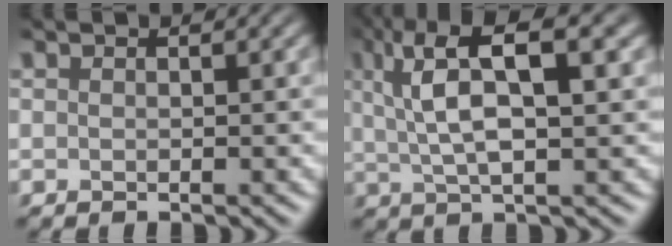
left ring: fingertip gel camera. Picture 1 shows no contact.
{"total": 8.4, "force": [3.2, 2.3, 7.4], "torque": [-0.140, 0.020, 0.056]}